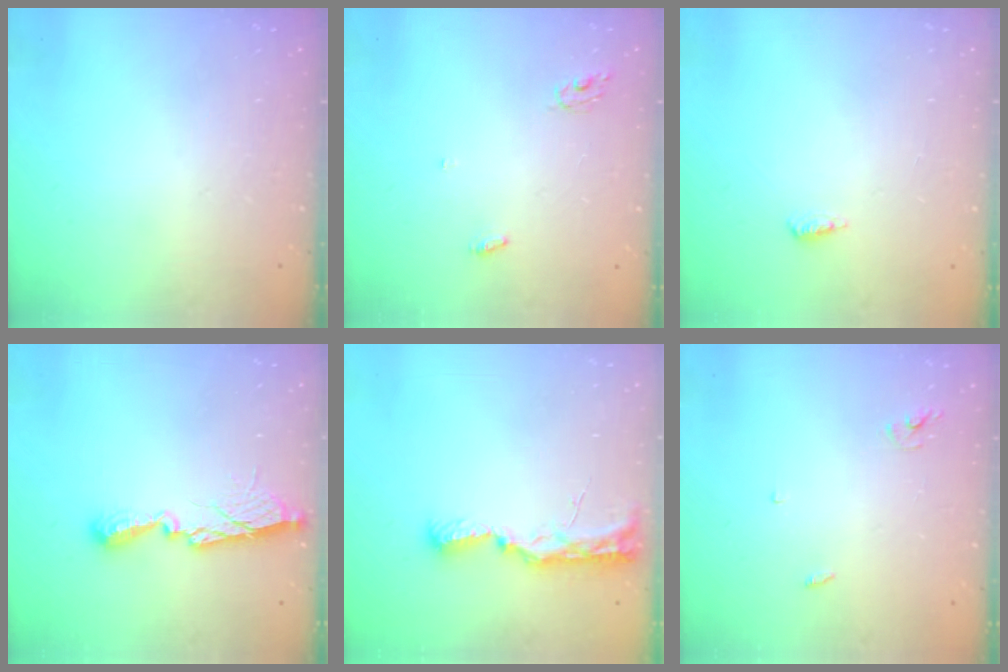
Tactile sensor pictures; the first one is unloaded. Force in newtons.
{"total": 3.7, "press": 3.7, "slide": 0.2}
{"total": 3.4, "press": 3.0, "slide": 1.7}
{"total": 11.0, "press": 11.0, "slide": 0.4}
{"total": 10.7, "press": 9.7, "slide": 4.5}
{"total": 2.5, "press": 2.5, "slide": 0.1}